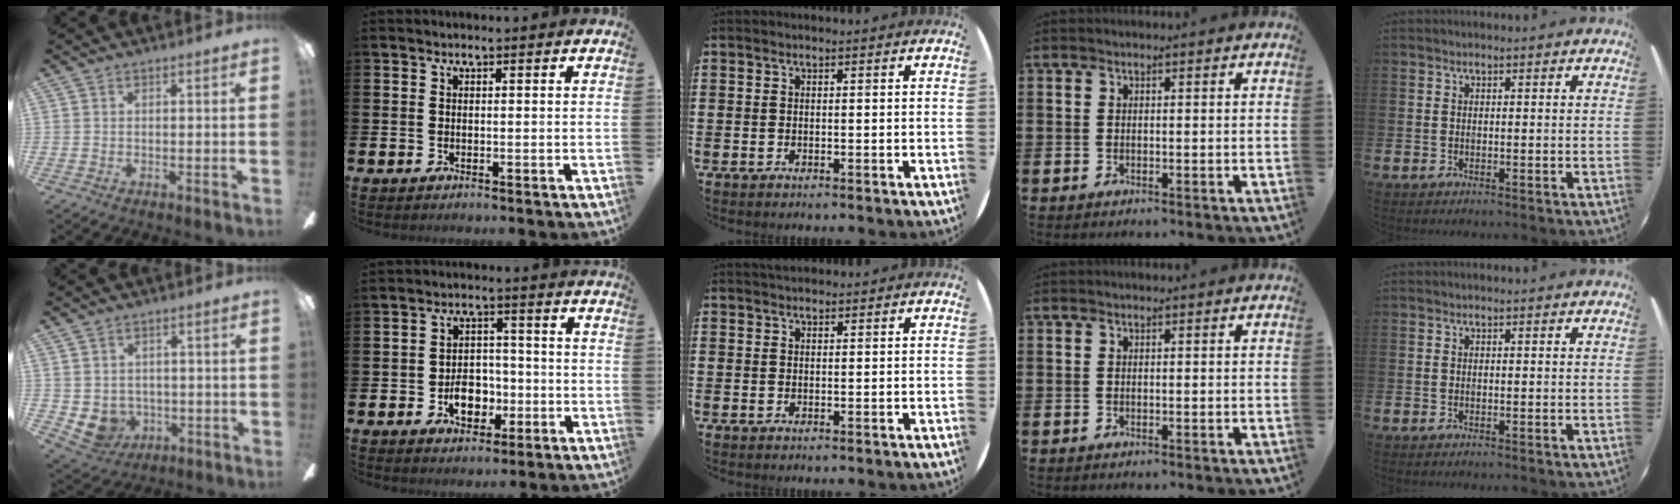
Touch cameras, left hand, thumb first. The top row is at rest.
{"thumb": {"total": 5.6, "force": [-0.5, 5.3, 1.8], "torque": [-0.063, -0.005, -0.007]}, "index": {"total": 5.1, "force": [-1.7, 3.7, 3.0], "torque": [-0.041, 0.003, -0.037]}, "middle": {"total": 0.8, "force": [0.8, 0.2, 0.0], "torque": [-0.001, 0.001, 0.016]}}